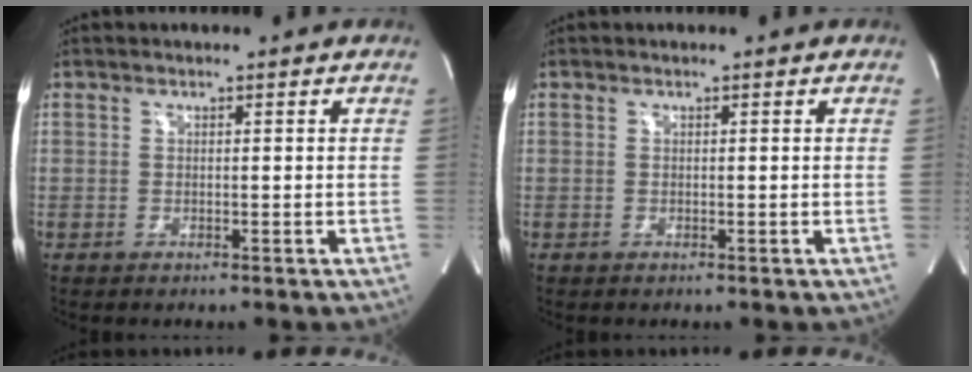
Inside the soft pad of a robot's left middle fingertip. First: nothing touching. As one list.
[{"total": 0.0}]